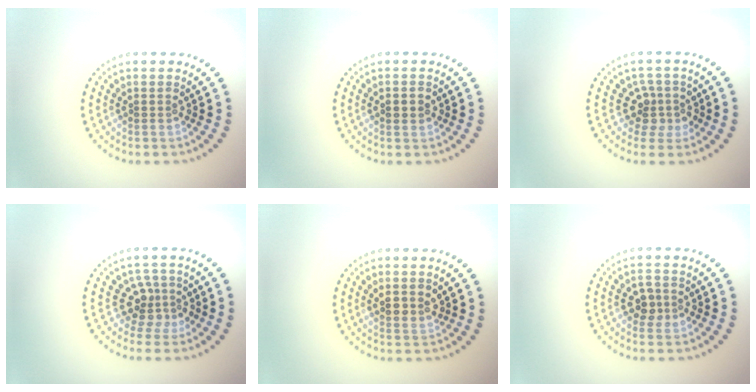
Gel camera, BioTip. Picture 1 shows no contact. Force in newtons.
{"total": 1.9, "press": 1.9, "slide": 0.1}
{"total": 2.6, "press": 2.0, "slide": 1.7}
{"total": 2.9, "press": 2.1, "slide": 2.0}
{"total": 2.0, "press": 1.8, "slide": 1.0}
{"total": 2.2, "press": 2.1, "slide": 0.3}